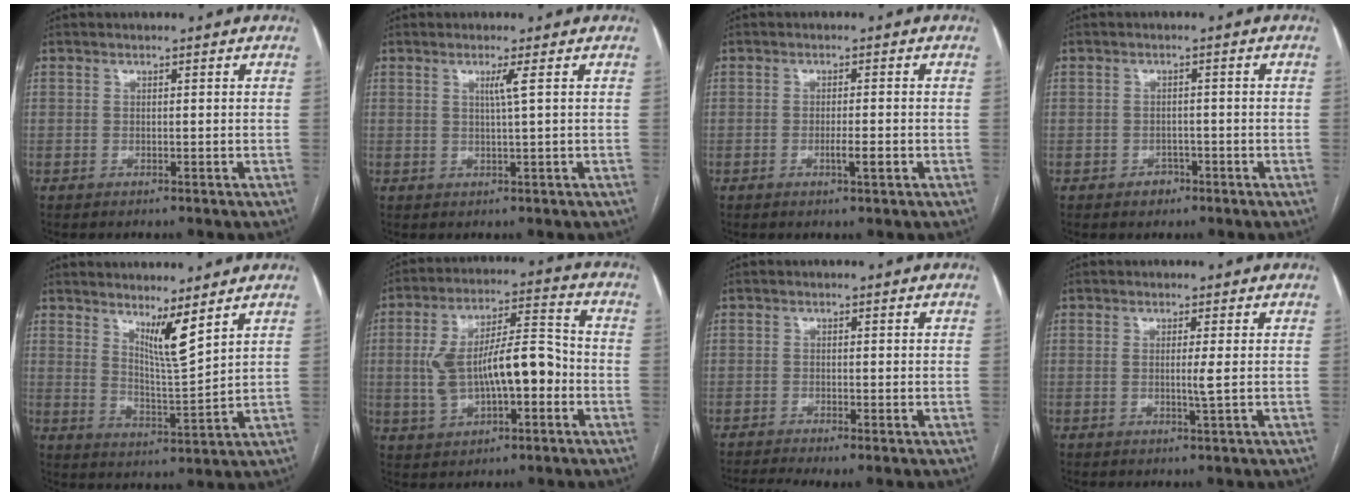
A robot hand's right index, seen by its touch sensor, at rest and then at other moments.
{"total": 2.0, "force": [0.7, -0.7, 1.7], "torque": [-0.035, -0.005, 0.015]}
{"total": 2.6, "force": [-0.9, 0.1, 2.5], "torque": [-0.042, -0.003, -0.015]}
{"total": 2.2, "force": [-1.2, 1.7, 0.6], "torque": [-0.005, 0.006, -0.016]}
{"total": 5.8, "force": [4.1, -0.4, 4.2], "torque": [-0.075, -0.027, 0.079]}
{"total": 13.8, "force": [-1.7, 5.0, 12.7], "torque": [-0.238, 0.033, -0.019]}
{"total": 3.8, "force": [-2.7, 0.5, 2.7], "torque": [-0.052, -0.006, -0.047]}
{"total": 2.0, "force": [0.0, -0.5, 1.9], "torque": [-0.032, -0.004, -0.002]}